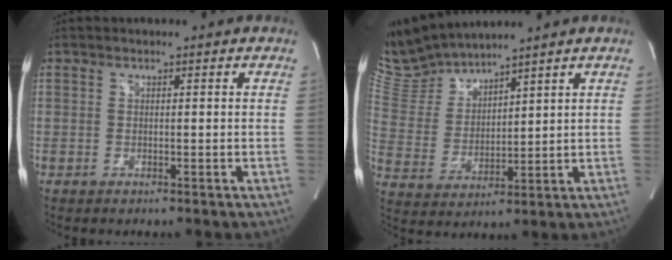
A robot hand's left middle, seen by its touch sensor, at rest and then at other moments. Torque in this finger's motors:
{"motor_torque": [-0.53, -0.77, -0.10, -0.01]}